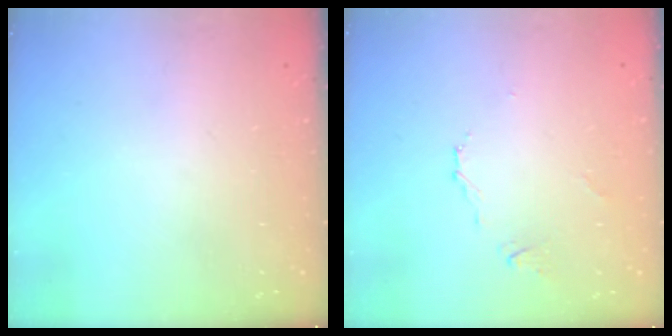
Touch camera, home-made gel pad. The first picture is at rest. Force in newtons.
{"total": 2.7, "press": 2.6, "slide": 0.5}